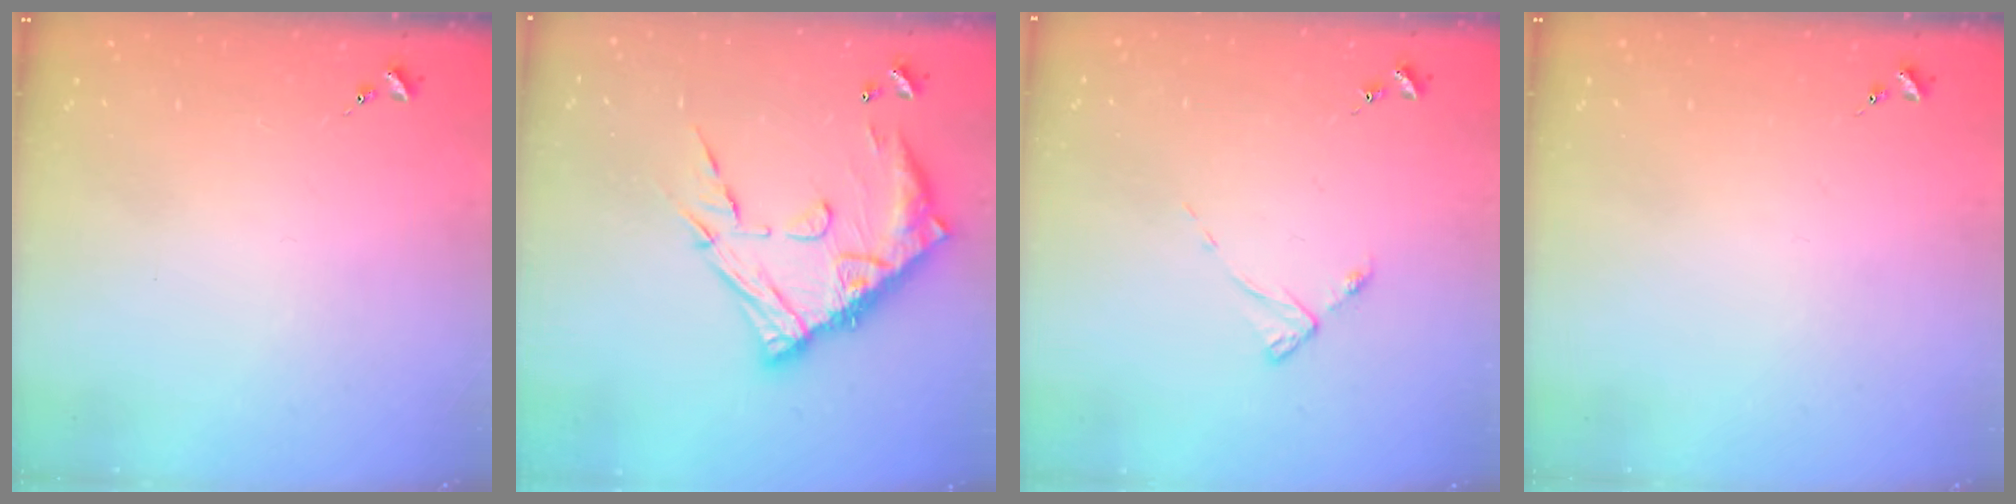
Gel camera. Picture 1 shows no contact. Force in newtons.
{"total": 19.1, "press": 19.0, "slide": 1.7}
{"total": 3.5, "press": 3.5, "slide": 0.6}
{"total": 0.0}